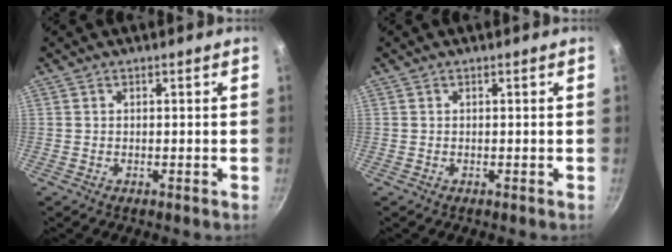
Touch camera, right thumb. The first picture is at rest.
{"total": 0.0}